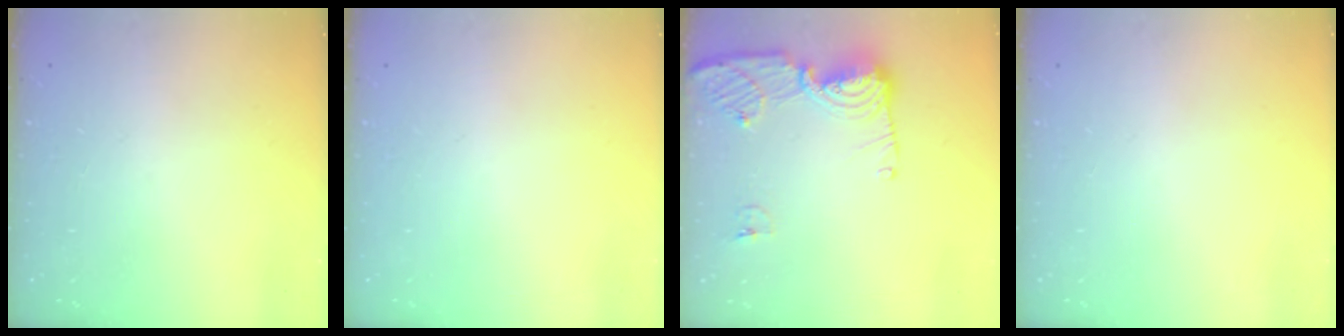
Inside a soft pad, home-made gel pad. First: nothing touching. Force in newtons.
{"total": 0.0}
{"total": 11.7, "press": 11.7, "slide": 1.2}
{"total": 0.0}